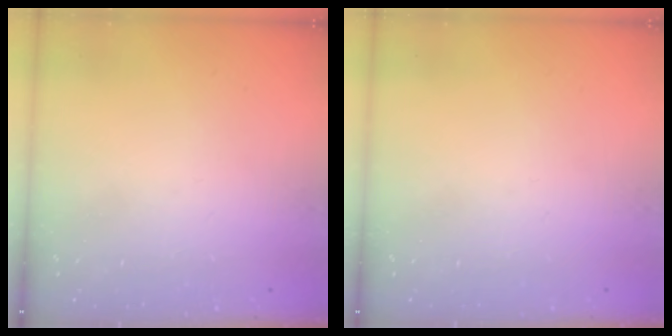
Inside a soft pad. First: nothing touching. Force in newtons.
{"total": 0.0}